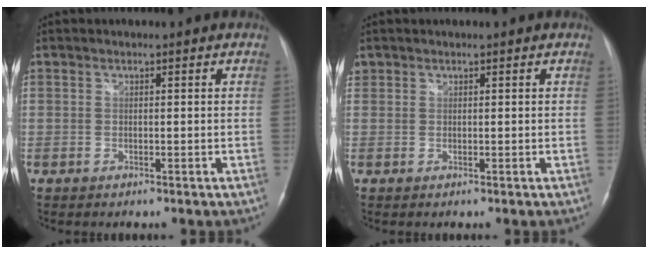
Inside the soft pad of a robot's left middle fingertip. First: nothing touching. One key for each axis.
{"total": 0.8, "fx": 0.5, "fy": 0.6, "fz": 0.0, "tx": 0.004, "ty": 0.008, "tz": 0.010}